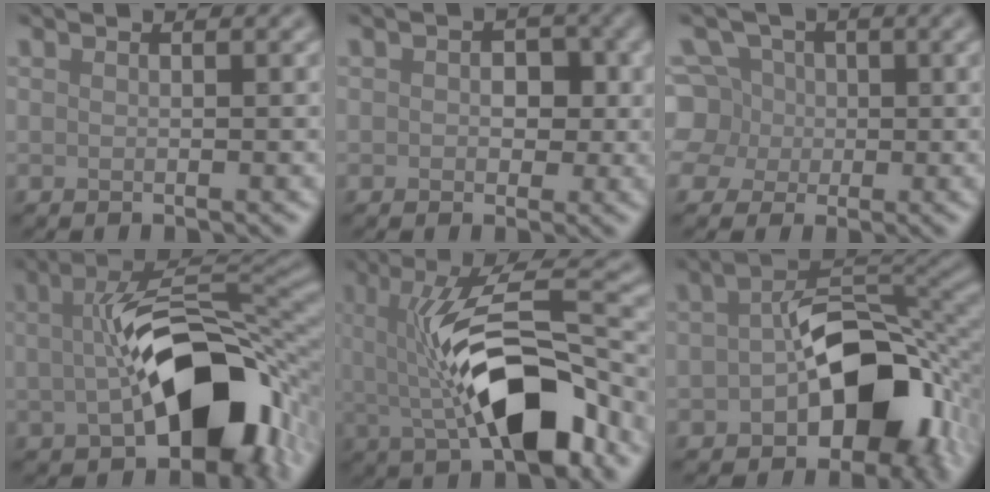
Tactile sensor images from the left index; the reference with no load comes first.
{"total": 2.8, "force": [0.2, 2.2, 1.7], "torque": [-0.012, 0.000, -0.004]}
{"total": 6.7, "force": [0.6, 6.1, 2.5], "torque": [-0.050, 0.038, -0.026]}
{"total": 12.9, "force": [-1.9, 6.7, 10.9], "torque": [-0.157, 0.004, -0.025]}
{"total": 10.3, "force": [-0.9, 4.0, 9.4], "torque": [-0.151, 0.008, -0.016]}
{"total": 11.5, "force": [-3.0, 6.9, 8.7], "torque": [-0.125, -0.005, -0.046]}